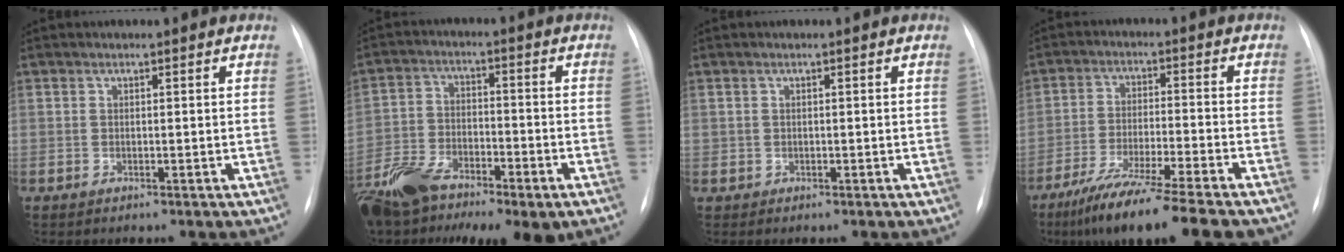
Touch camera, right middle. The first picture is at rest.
{"total": 16.7, "force": [-10.9, 6.4, 10.9], "torque": [-0.227, -0.013, -0.189]}
{"total": 0.7, "force": [0.0, 0.7, 0.1], "torque": [0.004, 0.003, 0.000]}
{"total": 15.8, "force": [-12.3, 0.3, 9.9], "torque": [-0.164, -0.046, -0.199]}